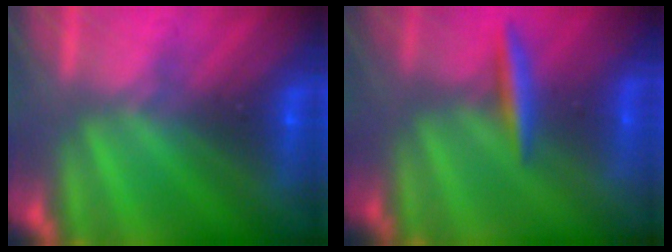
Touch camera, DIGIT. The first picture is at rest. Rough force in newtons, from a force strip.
{"total": 2.9}